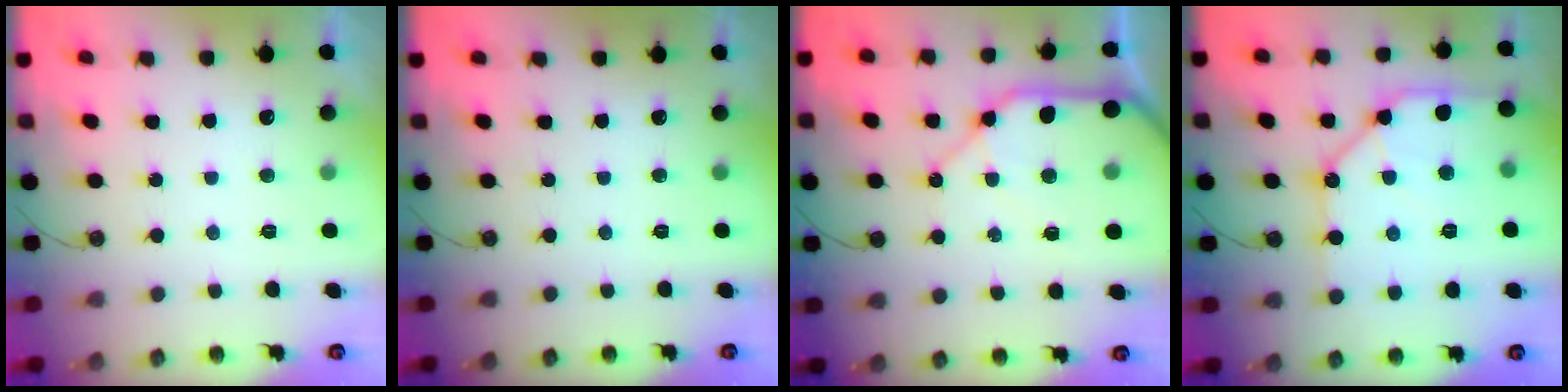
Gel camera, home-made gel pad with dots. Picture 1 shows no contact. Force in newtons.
{"total": 0.0}
{"total": 16.8, "press": 16.7, "slide": 2.3}
{"total": 13.8, "press": 13.8, "slide": 1.1}